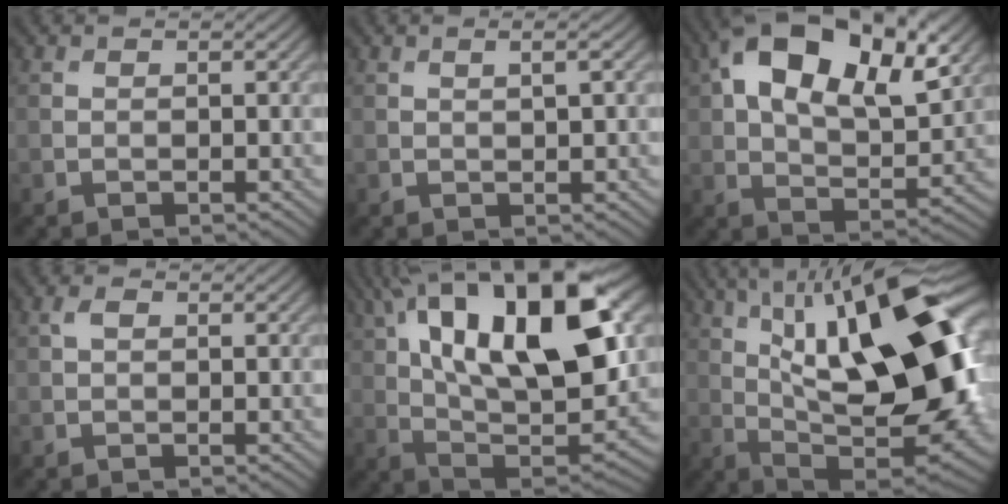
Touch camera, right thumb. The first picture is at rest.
{"total": 1.6, "force": [0.5, 0.2, 1.5], "torque": [-0.028, 0.006, 0.009]}
{"total": 17.5, "force": [7.7, 8.9, 13.0], "torque": [-0.229, 0.024, 0.109]}
{"total": 1.2, "force": [0.3, 0.7, 0.9], "torque": [-0.020, 0.005, 0.004]}
{"total": 22.3, "force": [8.4, 10.2, 18.0], "torque": [-0.314, 0.041, 0.130]}
{"total": 21.4, "force": [5.3, 8.5, 19.0], "torque": [-0.302, 0.029, 0.087]}